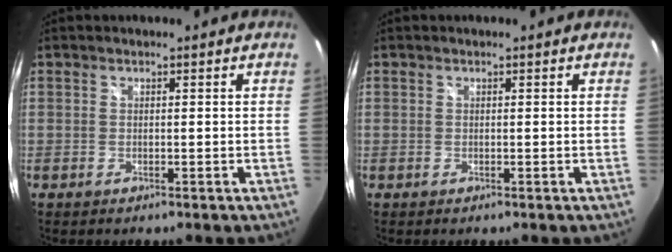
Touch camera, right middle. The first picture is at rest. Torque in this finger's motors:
{"motor_torque": [0.00, 0.00, 0.00, 0.01]}